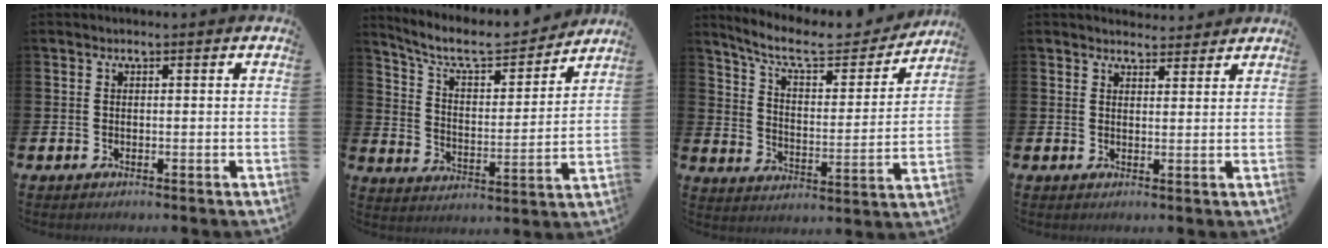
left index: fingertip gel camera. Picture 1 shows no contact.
{"total": 8.1, "force": [7.2, 2.2, 2.9], "torque": [-0.087, -0.053, 0.122]}
{"total": 9.3, "force": [8.1, 2.5, 3.9], "torque": [-0.105, -0.048, 0.137]}
{"total": 2.7, "force": [2.6, 0.7, -0.2], "torque": [0.009, -0.016, 0.046]}